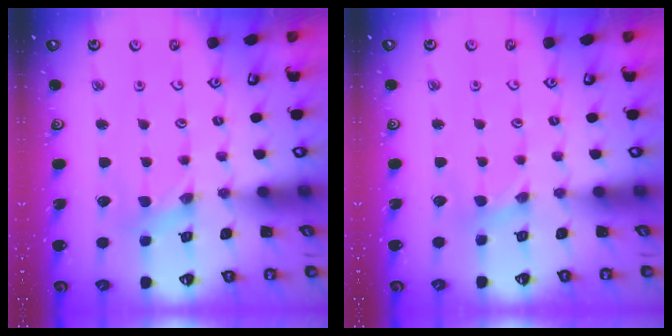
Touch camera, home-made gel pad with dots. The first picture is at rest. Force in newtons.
{"total": 0.8, "press": 0.7, "slide": 0.3}